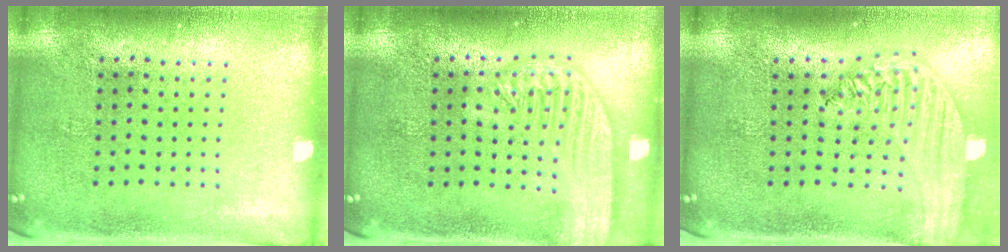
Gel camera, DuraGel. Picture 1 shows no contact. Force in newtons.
{"total": 3.4, "press": 3.4, "slide": 0.3}
{"total": 2.2, "press": 2.0, "slide": 0.9}